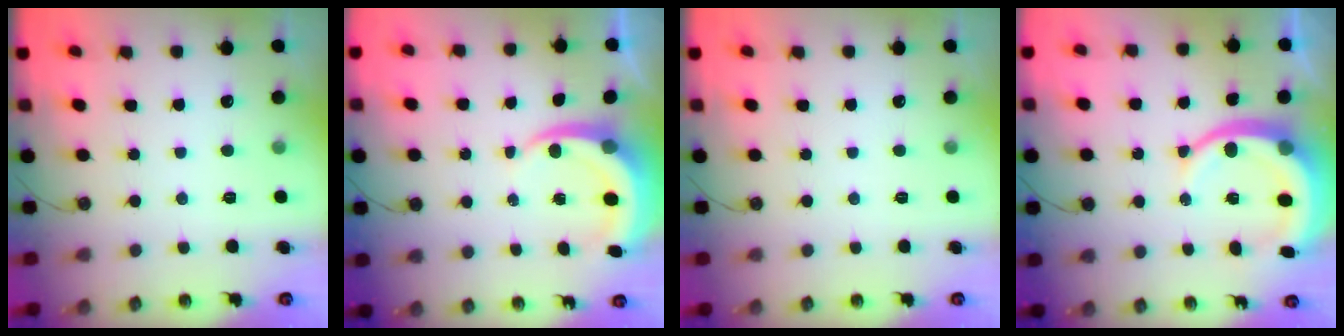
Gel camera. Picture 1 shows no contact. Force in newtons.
{"total": 5.9, "press": 5.9, "slide": 0.7}
{"total": 0.0}
{"total": 12.1, "press": 11.9, "slide": 2.1}